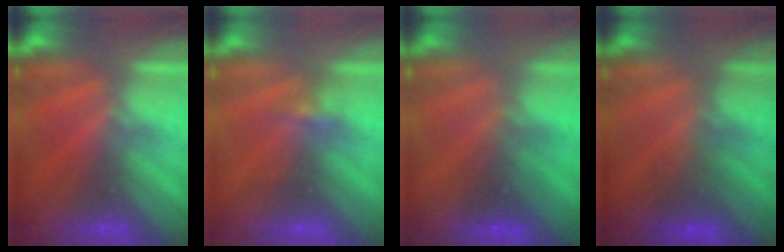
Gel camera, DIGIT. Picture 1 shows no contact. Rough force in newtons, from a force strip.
{"total": 2.1}
{"total": 1.7}
{"total": 2.2}